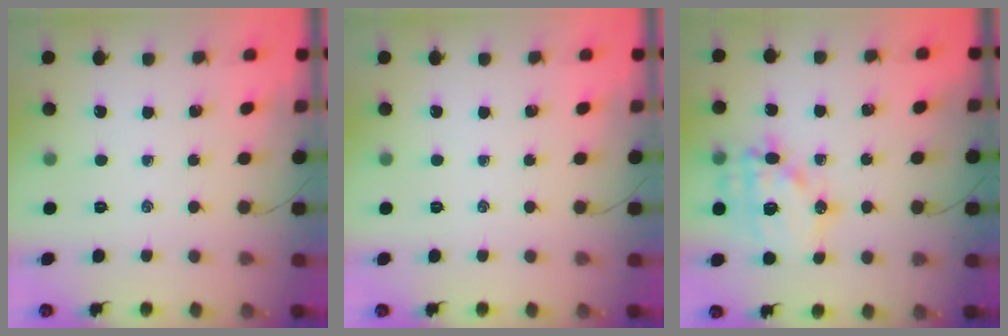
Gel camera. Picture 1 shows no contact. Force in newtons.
{"total": 0.0}
{"total": 15.6, "press": 15.4, "slide": 2.8}